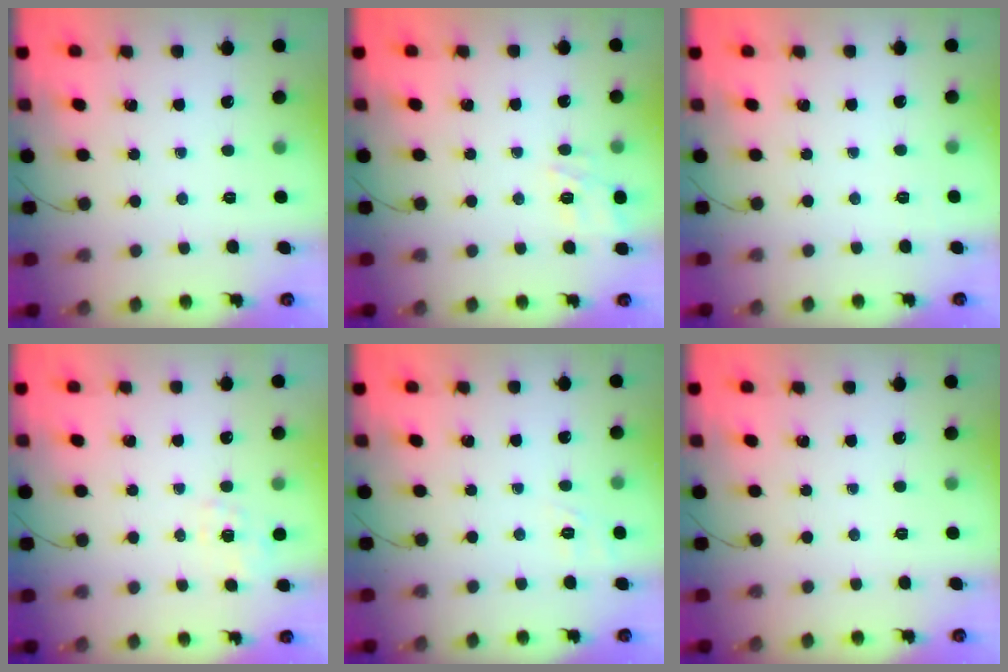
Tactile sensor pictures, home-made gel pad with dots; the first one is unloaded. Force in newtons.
{"total": 12.2, "press": 12.1, "slide": 1.0}
{"total": 5.9, "press": 5.6, "slide": 1.6}
{"total": 2.1, "press": 1.6, "slide": 1.4}
{"total": 2.0, "press": 0.9, "slide": 1.8}
{"total": 0.0}